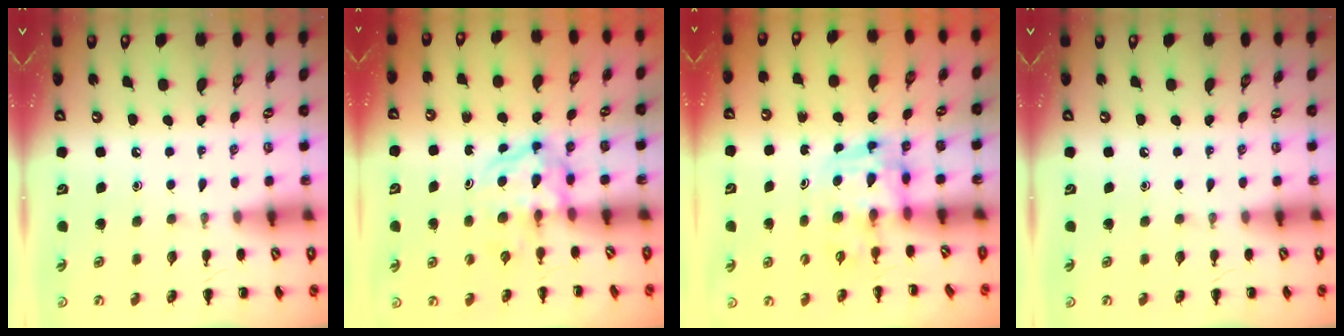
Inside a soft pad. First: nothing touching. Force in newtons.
{"total": 3.8, "press": 3.8, "slide": 0.4}
{"total": 3.6, "press": 3.5, "slide": 0.6}
{"total": 0.0}